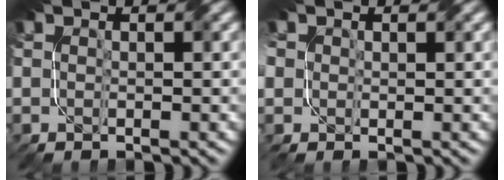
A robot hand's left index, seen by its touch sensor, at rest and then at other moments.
{"total": 2.3, "force": [0.7, 2.0, 0.9], "torque": [-0.021, 0.006, 0.016]}